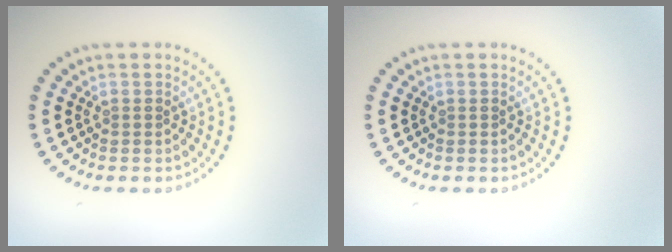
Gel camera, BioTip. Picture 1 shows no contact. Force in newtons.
{"total": 0.0}